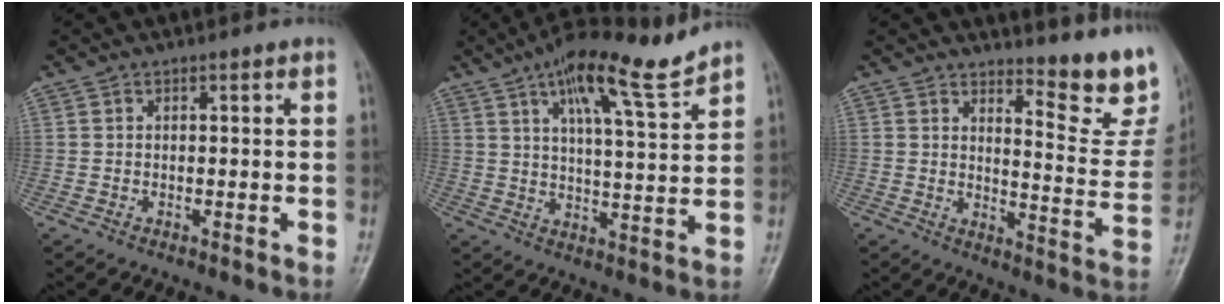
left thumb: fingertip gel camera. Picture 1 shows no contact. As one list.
[{"total": 12.4, "force": [9.0, 1.9, 8.2], "torque": [-0.126, -0.041, 0.147]}, {"total": 11.6, "force": [9.8, 3.1, 5.5], "torque": [-0.035, -0.104, 0.118]}]